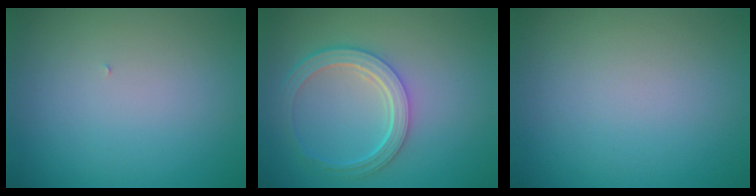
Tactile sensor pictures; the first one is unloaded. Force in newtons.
{"total": 4.7, "press": 3.6, "slide": 2.9}
{"total": 0.0}